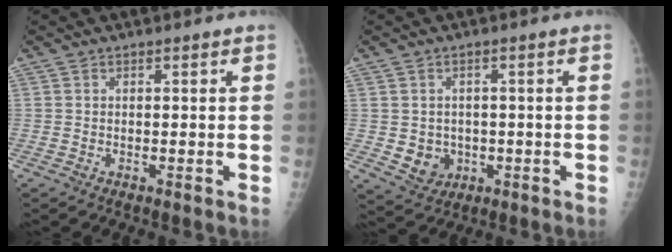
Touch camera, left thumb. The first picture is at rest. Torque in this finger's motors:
{"motor_torque": [0.39, 0.39, 0.25, 0.08, 0.00]}